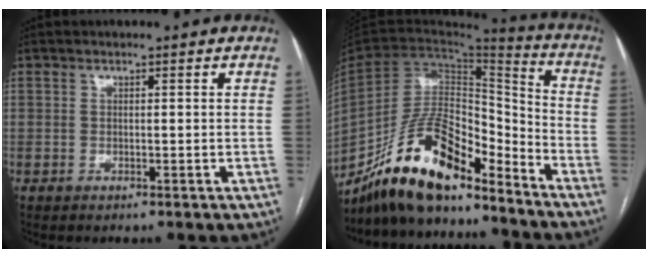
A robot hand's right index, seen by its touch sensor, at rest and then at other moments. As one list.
[{"total": 17.6, "force": [-14.2, 5.2, 9.1], "torque": [-0.166, 0.026, -0.258]}]